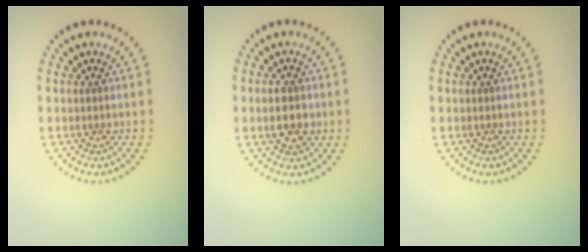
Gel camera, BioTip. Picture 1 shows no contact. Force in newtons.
{"total": 2.8, "press": 2.8, "slide": 0.1}
{"total": 0.0}